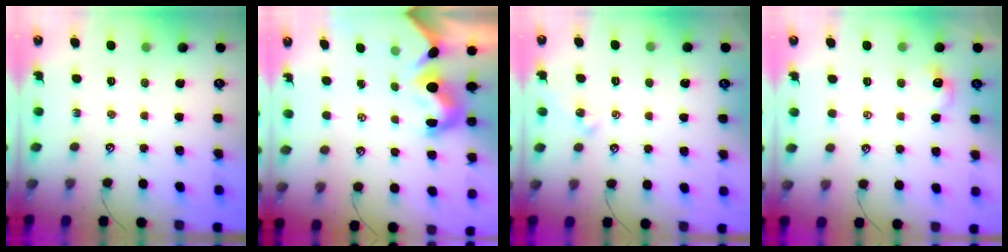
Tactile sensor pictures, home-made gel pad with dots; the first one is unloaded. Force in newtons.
{"total": 3.3, "press": 3.1, "slide": 1.2}
{"total": 2.2, "press": 2.1, "slide": 0.5}
{"total": 1.6, "press": 1.6, "slide": 0.3}